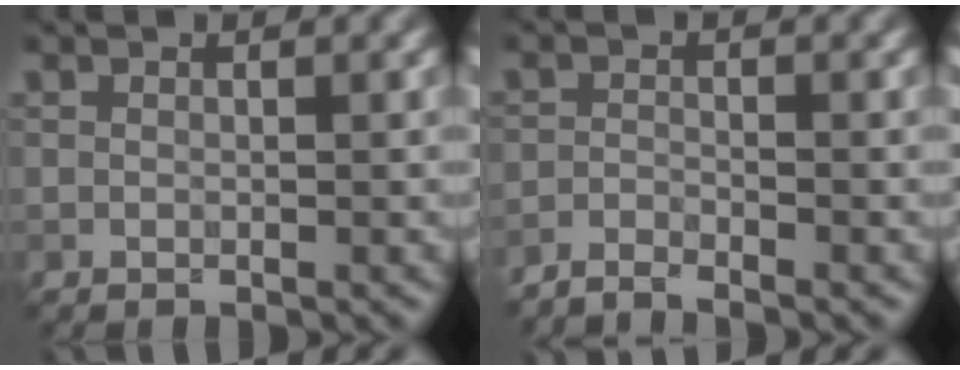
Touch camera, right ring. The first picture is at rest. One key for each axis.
{"total": 2.3, "fx": -2.2, "fy": 0.1, "fz": 0.8, "tx": -0.020, "ty": 0.002, "tz": -0.050}